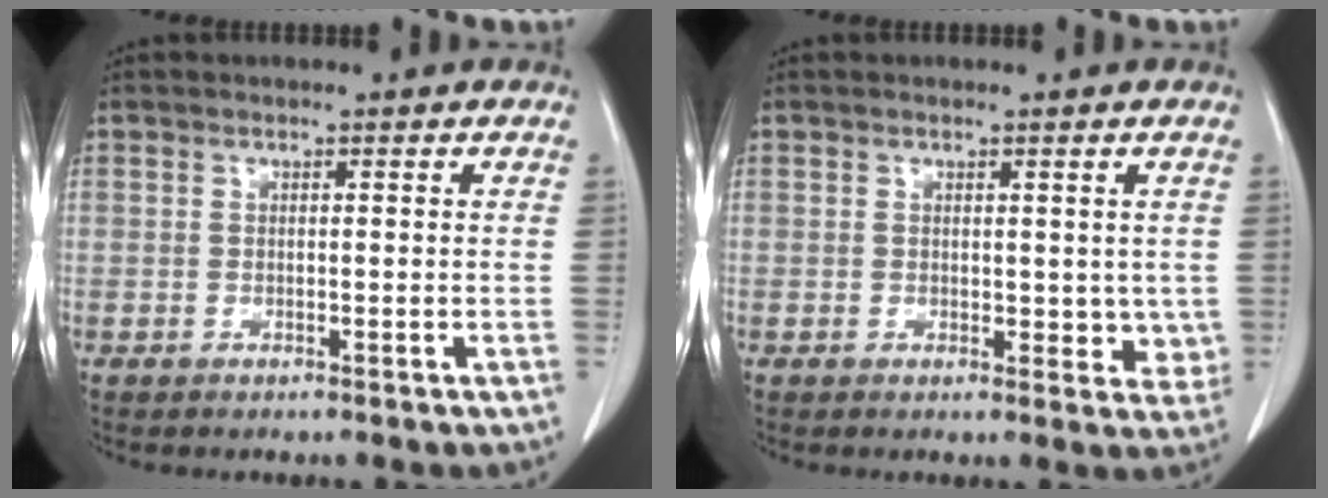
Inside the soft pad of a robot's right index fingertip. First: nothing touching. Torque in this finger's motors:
{"motor_torque": [0.00, 0.06, 0.00, 0.00]}